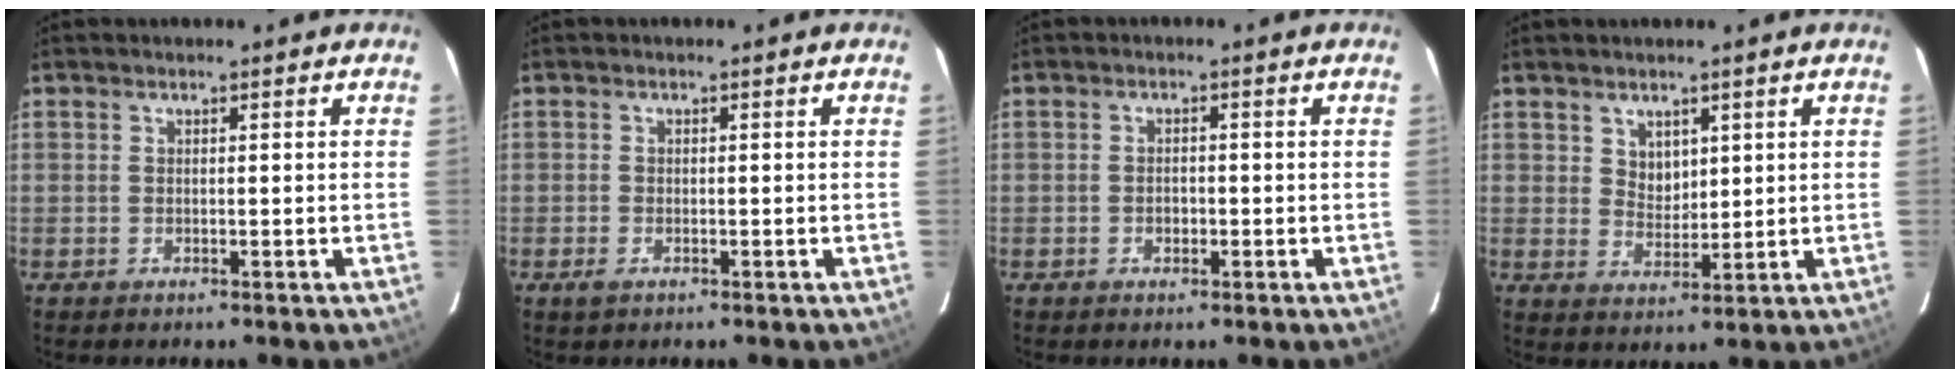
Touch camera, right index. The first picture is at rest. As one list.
[{"total": 1.6, "force": [-1.0, 0.9, 0.9], "torque": [-0.017, -0.003, -0.018]}, {"total": 1.8, "force": [-0.7, 1.2, 1.1], "torque": [-0.020, 0.004, -0.012]}, {"total": 3.9, "force": [2.1, 2.8, 1.6], "torque": [-0.020, 0.000, 0.042]}]